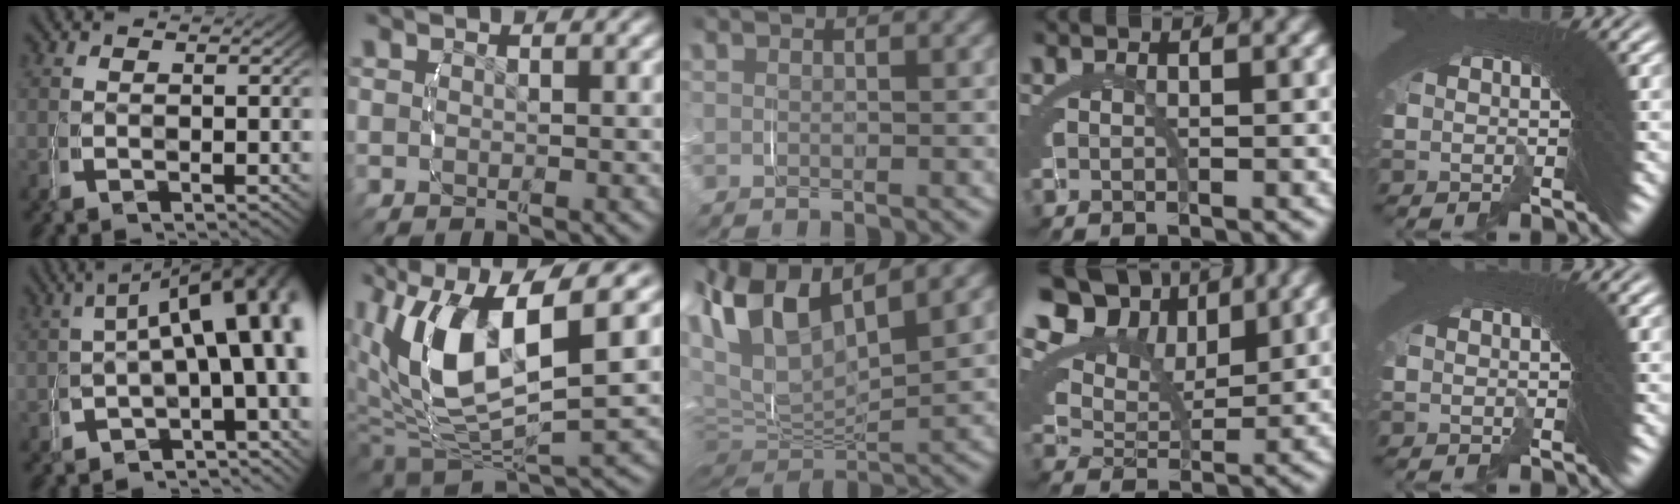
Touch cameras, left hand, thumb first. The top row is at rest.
{"thumb": {"total": 11.7, "force": [0.5, 7.0, 9.4], "torque": [-0.096, -0.006, -0.003]}, "index": {"total": 10.9, "force": [-0.6, 7.5, 7.9], "torque": [-0.201, -0.033, 0.006]}, "middle": {"total": 12.4, "force": [3.8, 8.3, 8.4], "torque": [-0.197, -0.003, 0.058]}, "ring": {"total": 12.9, "force": [6.6, 8.6, 7.0], "torque": [-0.137, 0.023, 0.091]}}